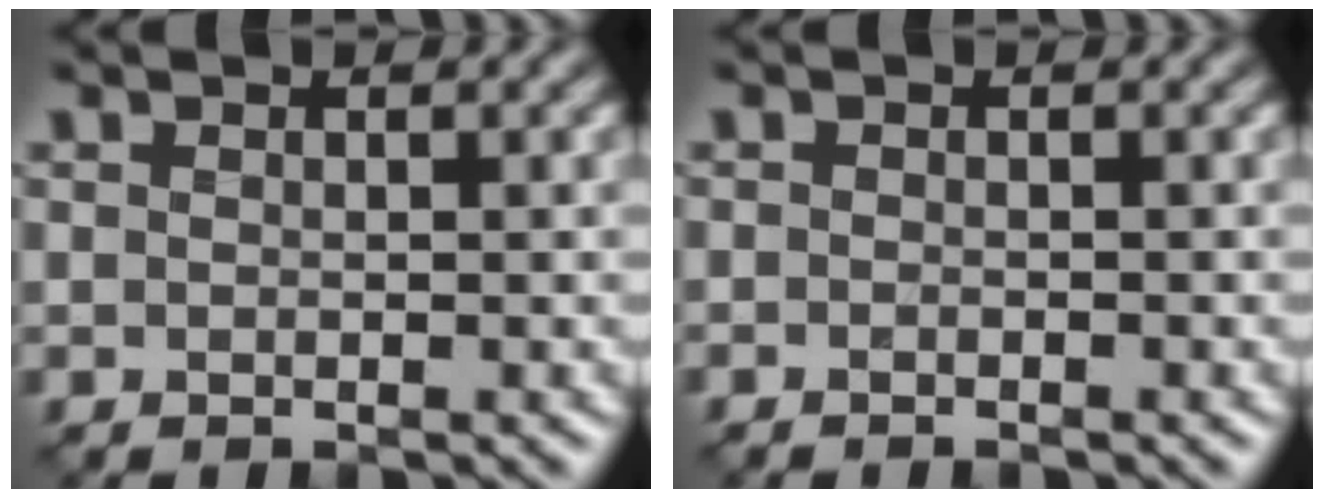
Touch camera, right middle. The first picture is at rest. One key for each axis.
{"total": 0.5, "fx": -0.5, "fy": -0.1, "fz": 0.0, "tx": -0.002, "ty": -0.001, "tz": -0.010}